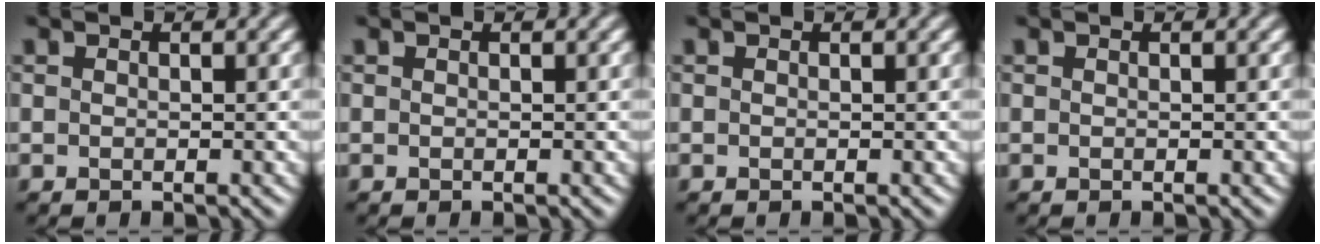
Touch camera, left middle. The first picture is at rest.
{"total": 0.0}
{"total": 0.0}
{"total": 0.0}